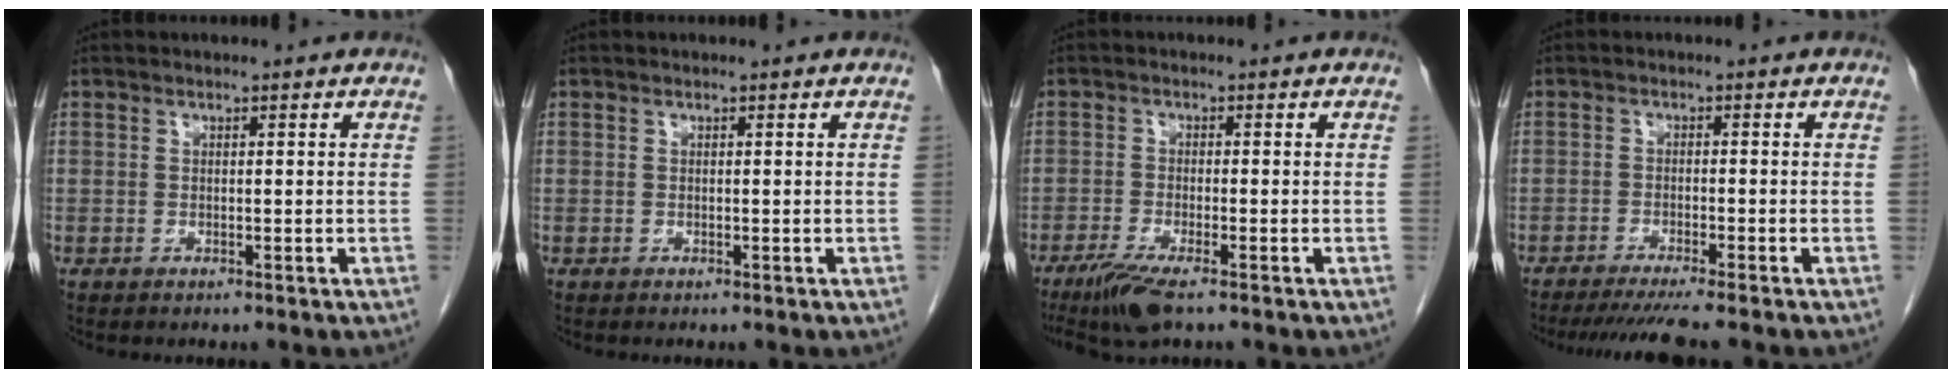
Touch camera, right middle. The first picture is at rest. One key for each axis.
{"total": 0.0}
{"total": 5.5, "fx": -3.9, "fy": 0.6, "fz": 3.9, "tx": -0.077, "ty": -0.016, "tz": -0.070}
{"total": 7.5, "fx": -6.5, "fy": -0.7, "fz": 3.8, "tx": -0.043, "ty": -0.022, "tz": -0.101}